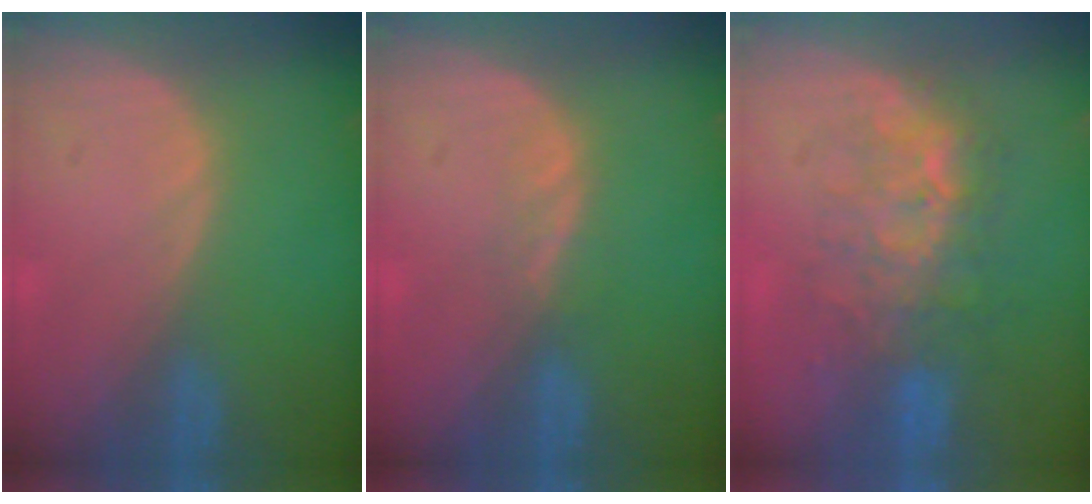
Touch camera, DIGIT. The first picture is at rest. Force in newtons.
{"total": 1.5, "press": 1.5, "slide": 0.2}
{"total": 8.2, "press": 8.0, "slide": 1.8}